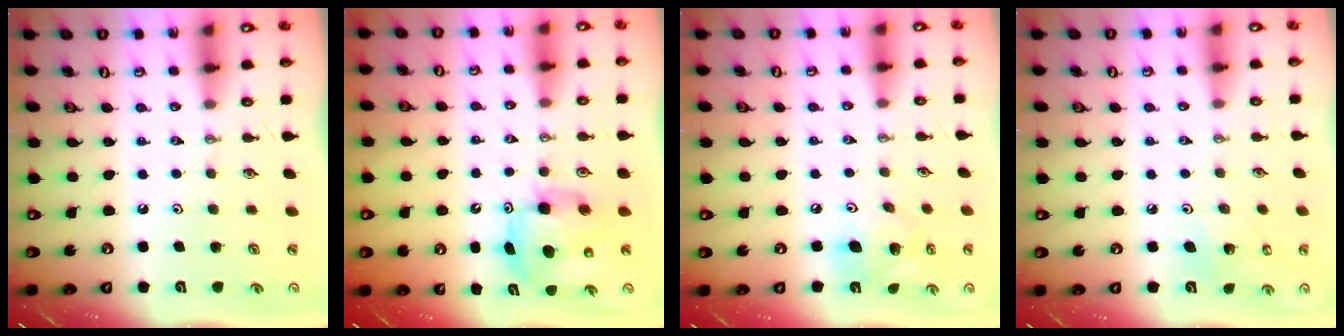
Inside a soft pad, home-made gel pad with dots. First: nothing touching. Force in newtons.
{"total": 8.1, "press": 8.0, "slide": 0.6}
{"total": 12.0, "press": 11.9, "slide": 2.0}
{"total": 5.3, "press": 4.8, "slide": 2.3}